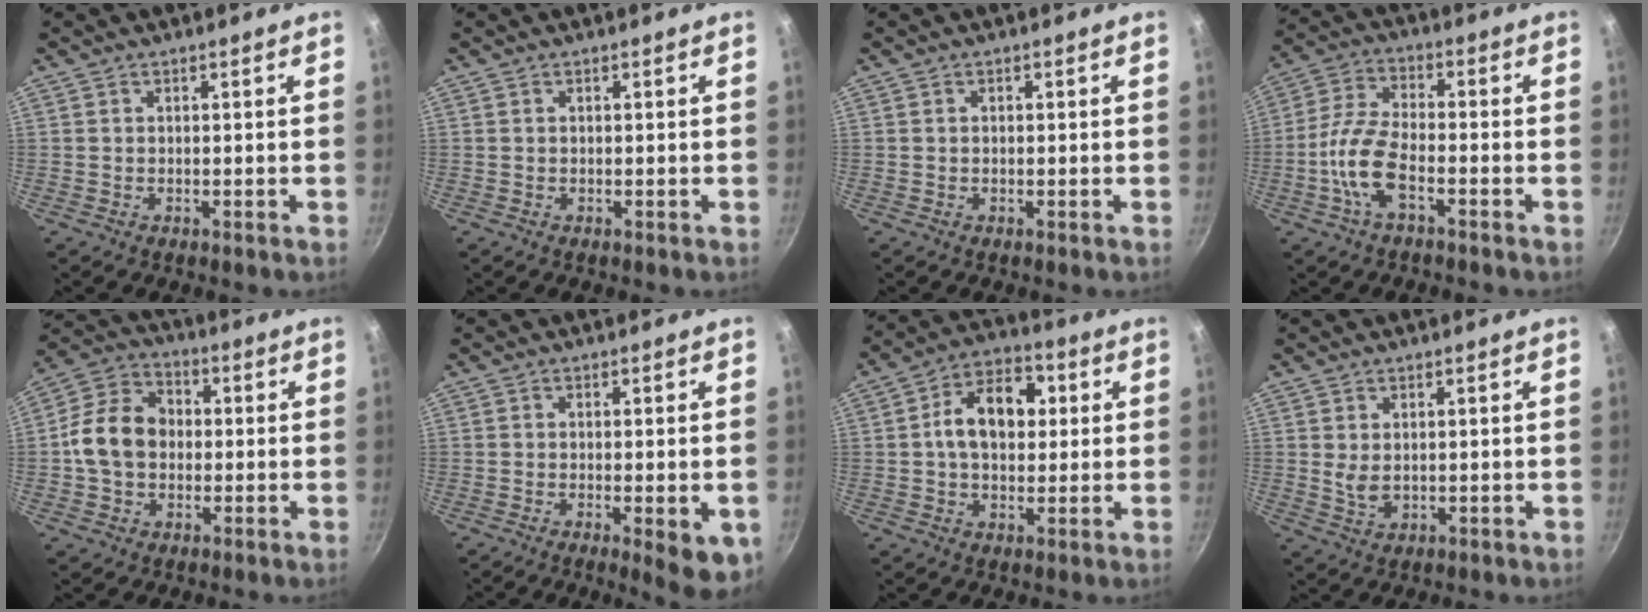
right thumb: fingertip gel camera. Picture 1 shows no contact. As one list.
[{"total": 0.0}, {"total": 0.0}, {"total": 9.5, "force": [-3.4, 4.2, 7.8], "torque": [-0.169, 0.032, -0.069]}, {"total": 12.1, "force": [-0.4, 9.6, 7.5], "torque": [-0.124, 0.034, -0.017]}, {"total": 8.6, "force": [-3.1, 2.4, 7.7], "torque": [-0.091, -0.006, -0.036]}, {"total": 12.2, "force": [1.6, 8.0, 9.0], "torque": [-0.126, 0.020, 0.018]}, {"total": 2.8, "force": [0.5, 1.8, 2.1], "torque": [-0.034, -0.008, 0.017]}]